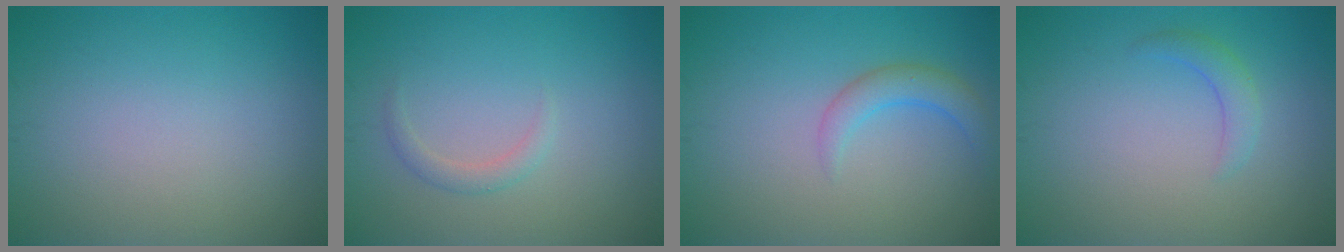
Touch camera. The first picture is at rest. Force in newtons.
{"total": 1.2, "press": 1.2, "slide": 0.1}
{"total": 2.3, "press": 2.3, "slide": 0.2}
{"total": 1.6, "press": 1.6, "slide": 0.2}